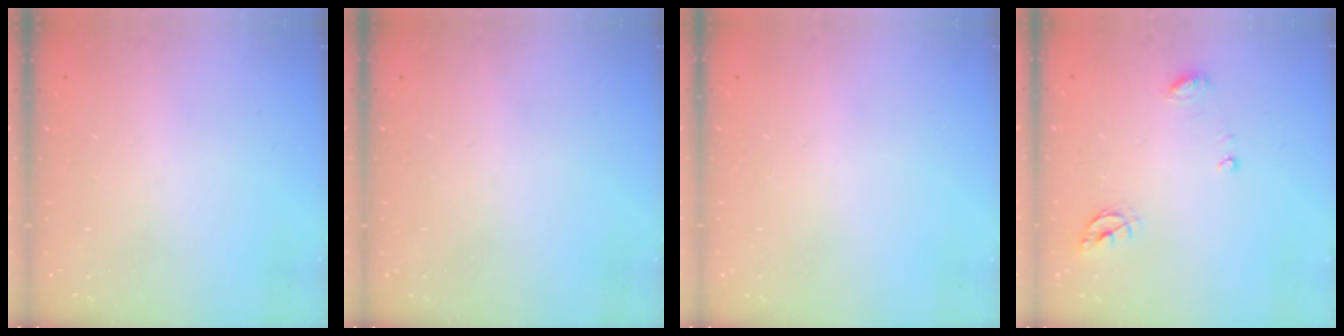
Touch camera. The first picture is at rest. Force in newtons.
{"total": 0.0}
{"total": 0.0}
{"total": 6.4, "press": 6.4, "slide": 0.5}